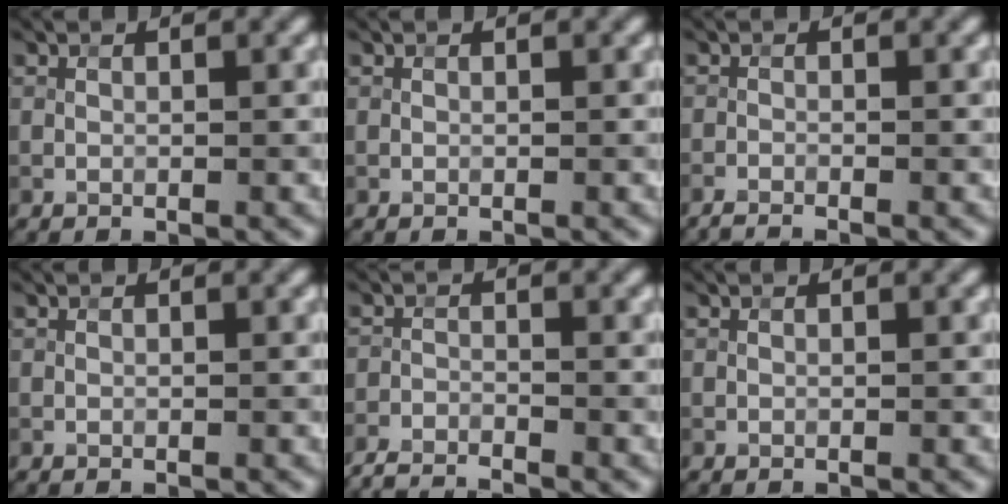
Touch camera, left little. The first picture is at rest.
{"total": 0.0}
{"total": 1.1, "force": [-1.1, 0.1, 0.4], "torque": [-0.007, -0.001, -0.024]}
{"total": 0.0}
{"total": 3.3, "force": [-3.2, 0.1, 0.6], "torque": [-0.014, -0.011, -0.066]}
{"total": 0.0}